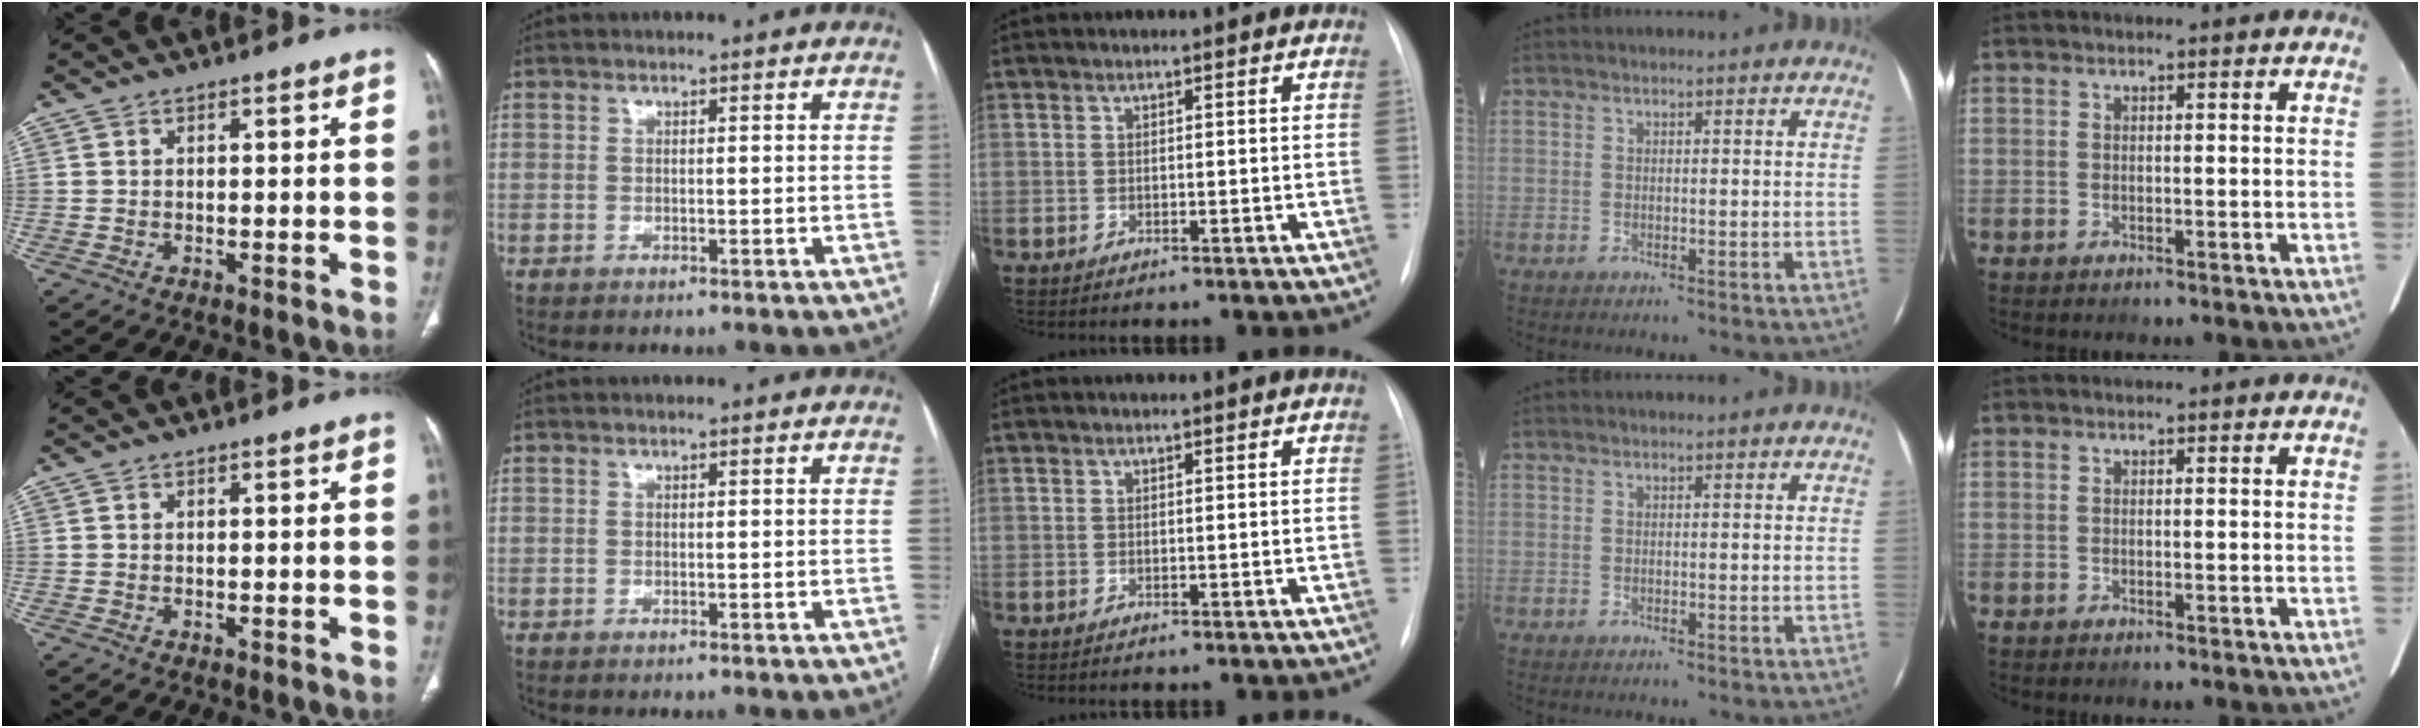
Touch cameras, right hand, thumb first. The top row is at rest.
{}